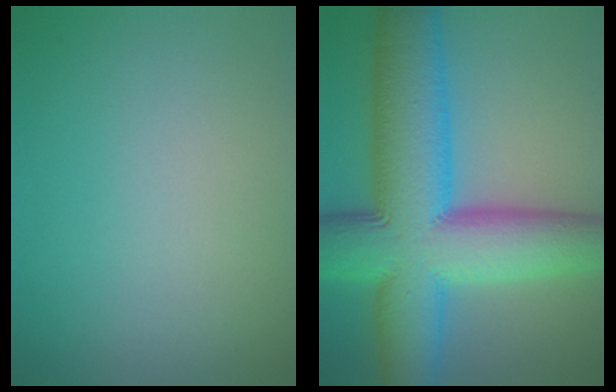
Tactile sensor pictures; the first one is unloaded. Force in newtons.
{"total": 14.3, "press": 14.3, "slide": 0.3}